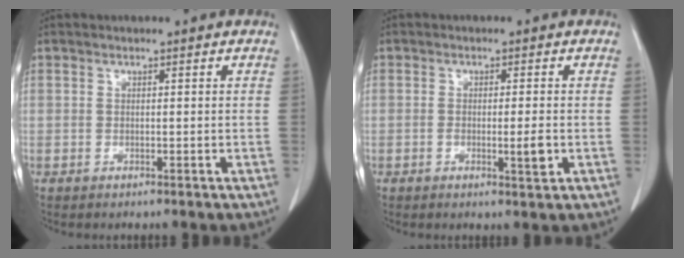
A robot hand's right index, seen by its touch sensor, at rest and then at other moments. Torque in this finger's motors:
{"motor_torque": [0.02, 0.02, -0.03, 0.00]}